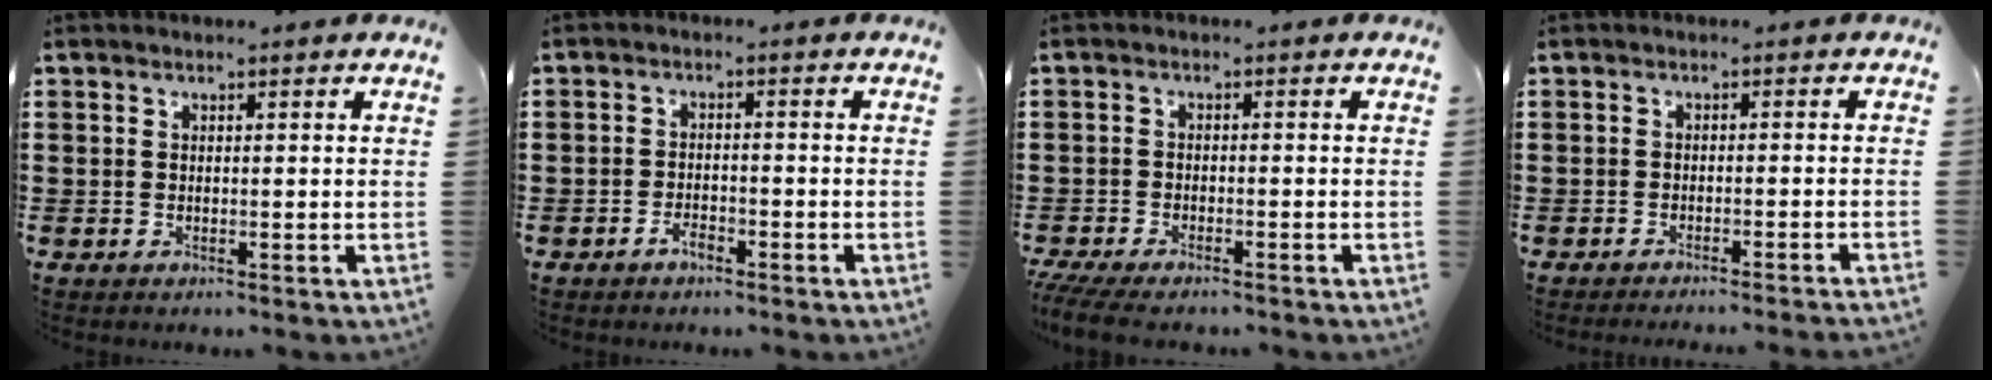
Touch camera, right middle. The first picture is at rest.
{"total": 2.1, "force": [-1.7, 0.8, 1.0], "torque": [-0.023, -0.002, -0.032]}
{"total": 3.0, "force": [-2.7, 0.2, 1.2], "torque": [-0.045, -0.012, -0.061]}
{"total": 1.7, "force": [-1.5, -0.5, 0.5], "torque": [-0.009, -0.001, -0.029]}